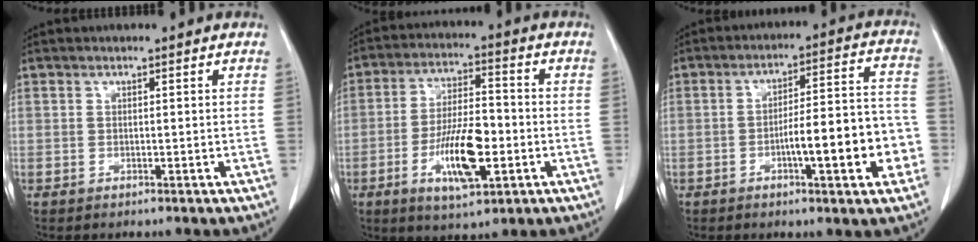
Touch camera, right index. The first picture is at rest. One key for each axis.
{"total": 11.4, "fx": -3.5, "fy": 3.4, "fz": 10.3, "tx": -0.197, "ty": -0.002, "tz": -0.058}
{"total": 12.6, "fx": -3.7, "fy": 2.3, "fz": 11.8, "tx": -0.166, "ty": 0.026, "tz": -0.051}